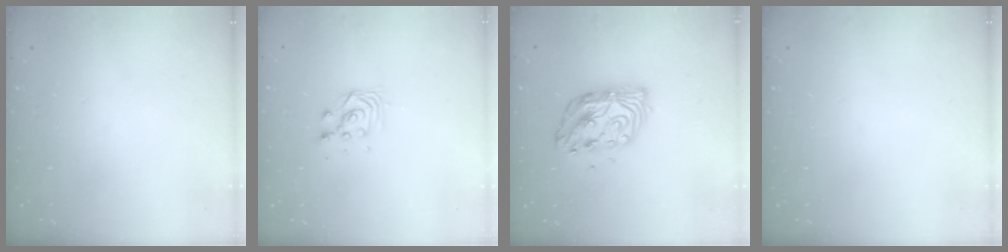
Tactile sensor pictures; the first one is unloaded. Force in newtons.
{"total": 2.9, "press": 2.8, "slide": 0.8}
{"total": 11.3, "press": 11.3, "slide": 0.7}
{"total": 0.0}